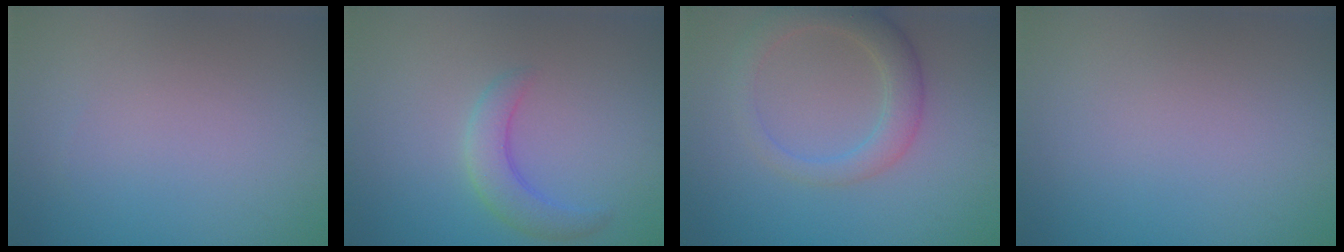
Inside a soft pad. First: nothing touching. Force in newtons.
{"total": 2.9, "press": 2.9, "slide": 0.2}
{"total": 3.6, "press": 3.5, "slide": 0.2}
{"total": 0.0}